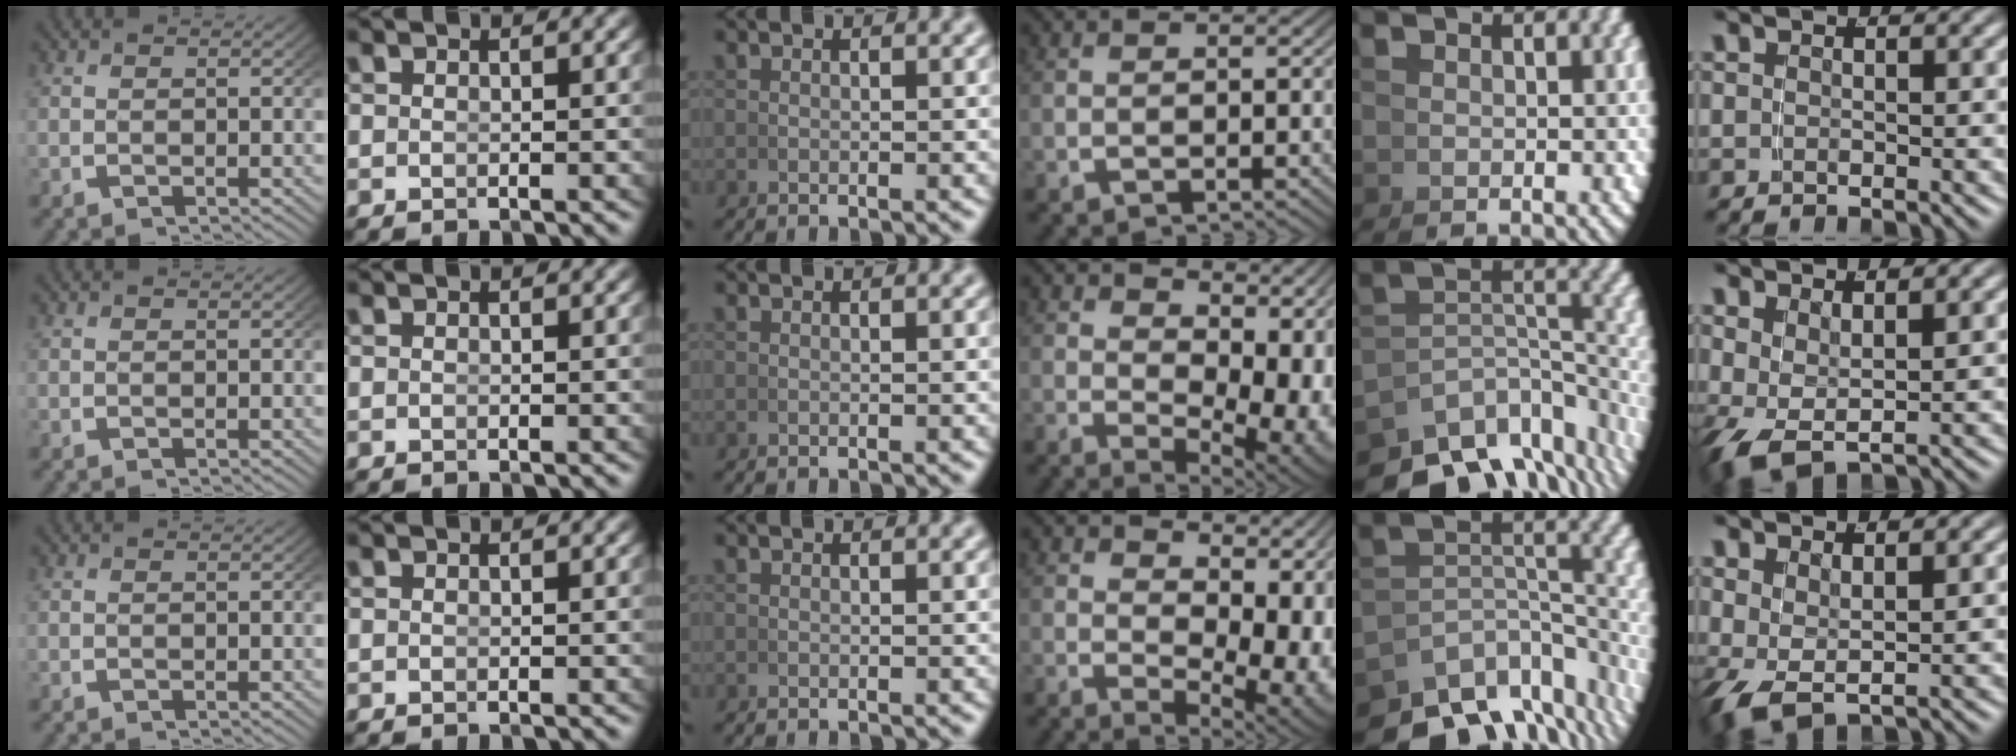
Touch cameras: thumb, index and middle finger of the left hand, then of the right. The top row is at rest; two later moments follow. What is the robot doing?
{"motion": "grasp_and_lifting", "object": "whiteboard"}